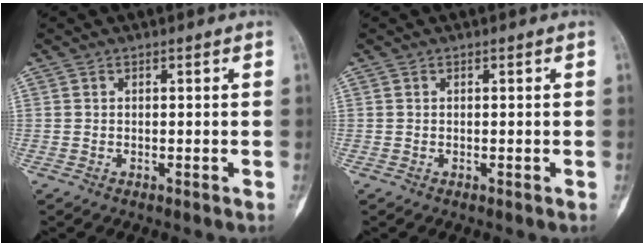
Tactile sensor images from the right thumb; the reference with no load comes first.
{"total": 0.0}